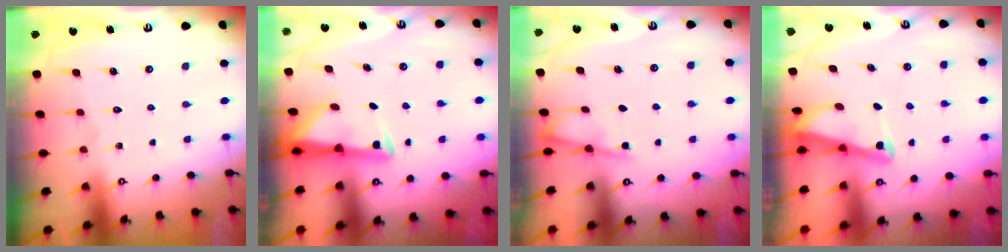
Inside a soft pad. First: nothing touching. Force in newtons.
{"total": 3.0, "press": 2.9, "slide": 0.5}
{"total": 2.8, "press": 2.8, "slide": 0.3}
{"total": 2.7, "press": 2.7, "slide": 0.4}